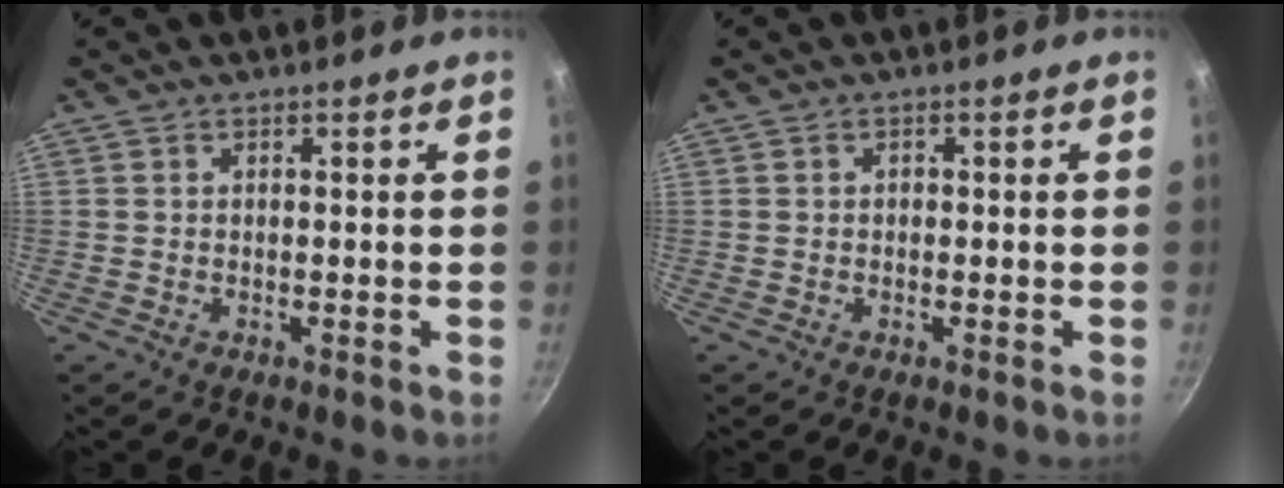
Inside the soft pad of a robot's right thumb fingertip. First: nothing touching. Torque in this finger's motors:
{"motor_torque": [-0.41, 0.18, -0.07, 0.14, -0.02]}